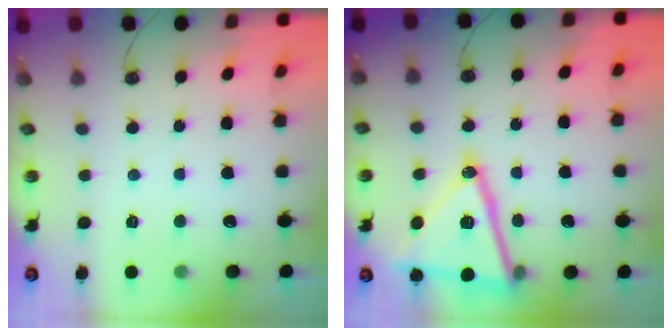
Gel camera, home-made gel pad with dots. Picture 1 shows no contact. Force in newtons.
{"total": 20.4, "press": 20.1, "slide": 3.4}